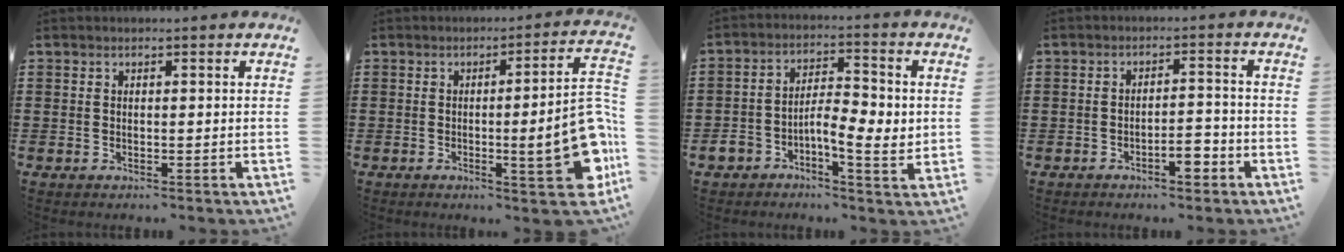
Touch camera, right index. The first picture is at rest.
{"total": 13.4, "force": [-2.7, 3.0, 12.8], "torque": [-0.178, -0.012, -0.039]}
{"total": 8.1, "force": [-1.9, 3.9, 6.8], "torque": [-0.127, 0.005, -0.036]}
{"total": 3.8, "force": [-2.4, 1.1, 2.7], "torque": [-0.046, 0.007, -0.047]}